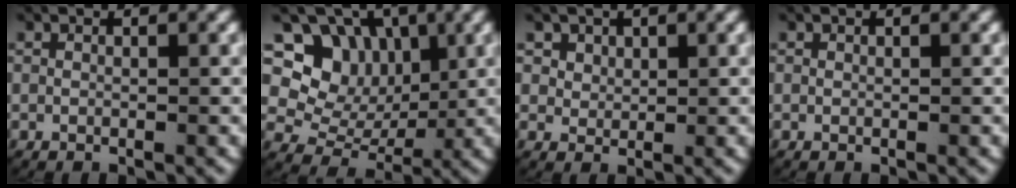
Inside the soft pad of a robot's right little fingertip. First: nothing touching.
{"total": 11.2, "force": [1.6, 9.6, 5.7], "torque": [-0.130, -0.031, 0.032]}
{"total": 2.4, "force": [1.1, 2.0, 0.7], "torque": [-0.026, -0.002, 0.022]}
{"total": 0.0}